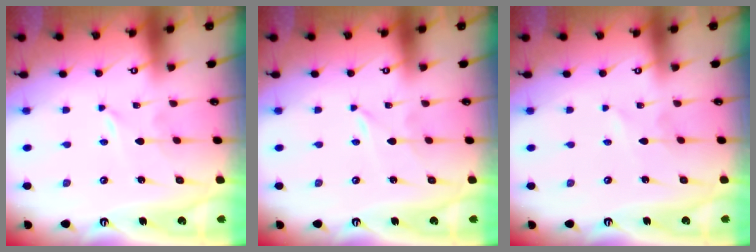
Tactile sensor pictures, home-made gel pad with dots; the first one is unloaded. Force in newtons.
{"total": 0.0}
{"total": 1.0, "press": 1.0, "slide": 0.1}